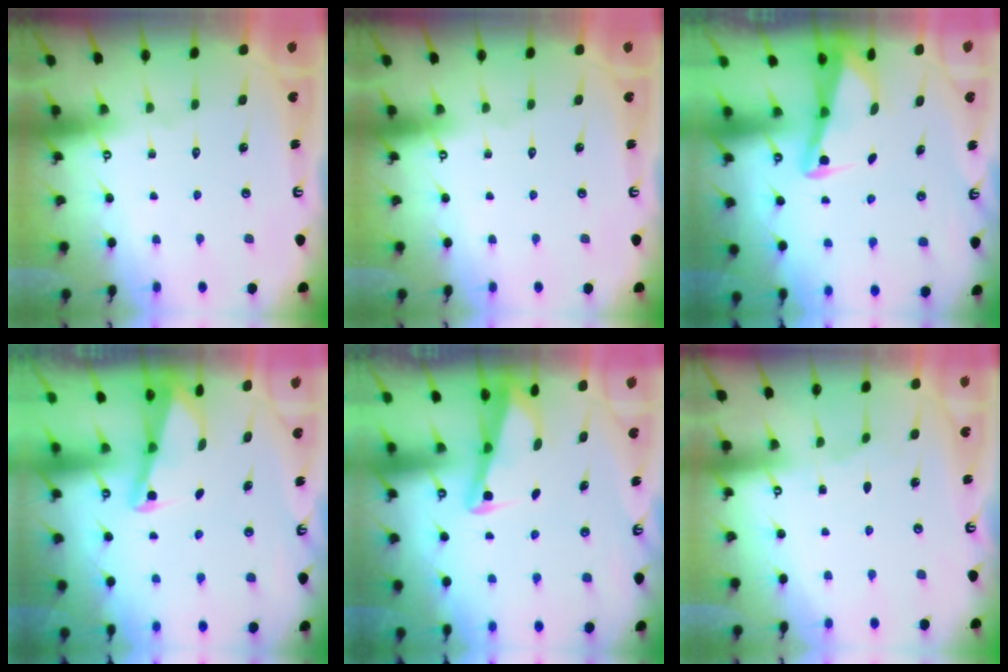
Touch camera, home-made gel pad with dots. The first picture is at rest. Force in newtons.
{"total": 0.0}
{"total": 3.0, "press": 3.0, "slide": 0.3}
{"total": 2.0, "press": 2.0, "slide": 0.4}
{"total": 2.7, "press": 2.7, "slide": 0.3}
{"total": 1.6, "press": 1.6, "slide": 0.3}